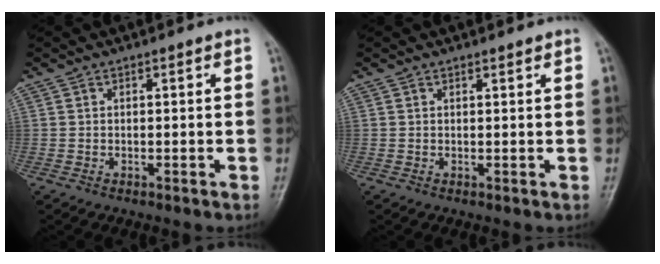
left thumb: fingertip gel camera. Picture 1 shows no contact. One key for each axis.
{"total": 0.6, "fx": 0.5, "fy": 0.1, "fz": 0.2, "tx": -0.006, "ty": -0.005, "tz": 0.008}